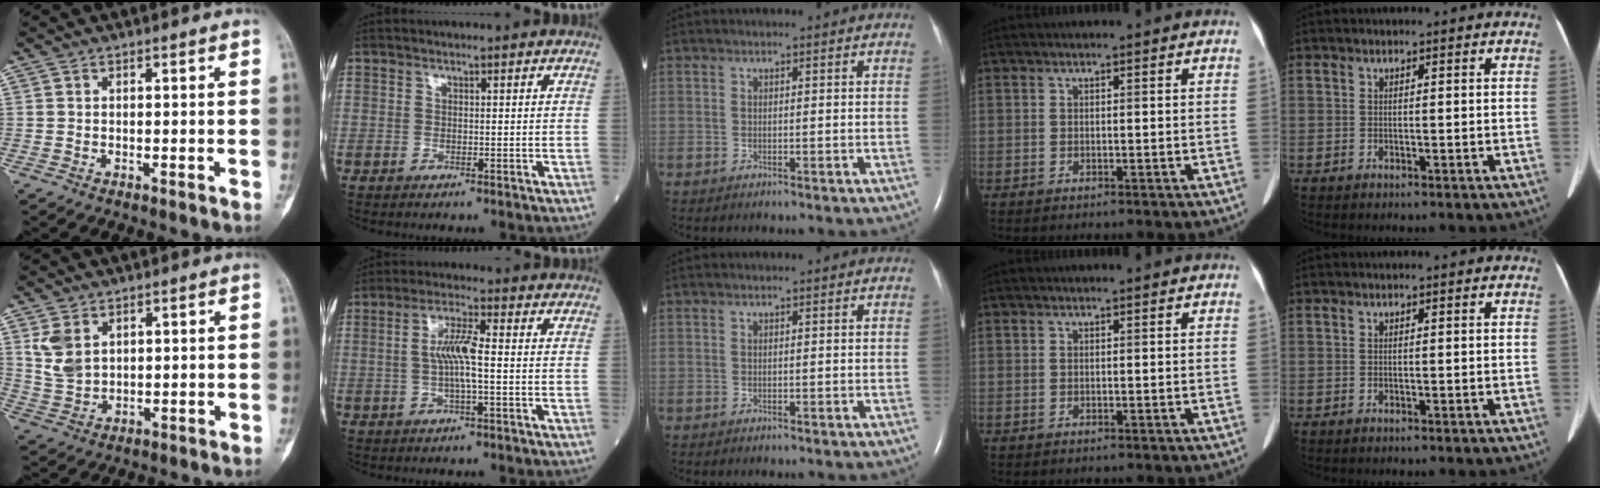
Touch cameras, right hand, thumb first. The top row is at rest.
{"thumb": {"total": 5.8, "force": [2.4, 3.9, 3.6], "torque": [-0.060, -0.008, 0.059]}, "index": {"total": 6.0, "force": [-0.2, 0.6, 6.0], "torque": [-0.120, 0.005, -0.007]}}